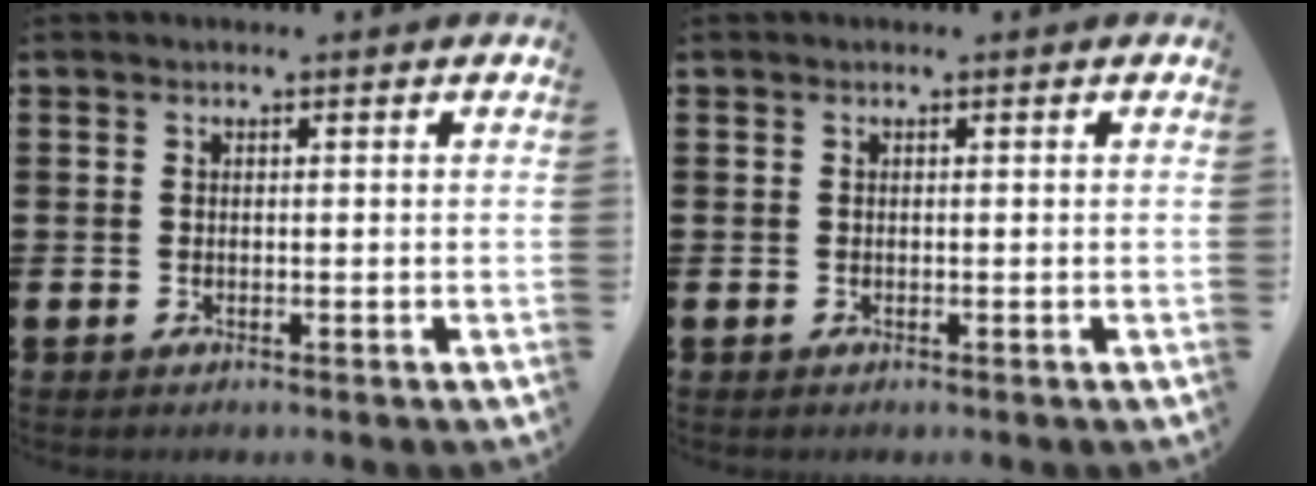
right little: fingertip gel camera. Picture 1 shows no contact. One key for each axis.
{"total": 0.0}